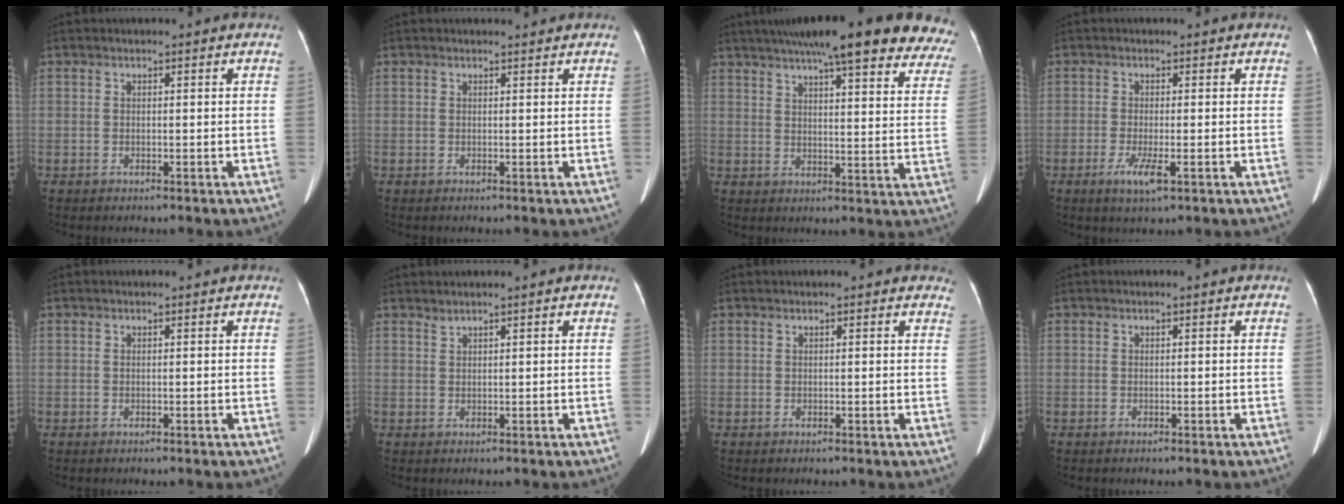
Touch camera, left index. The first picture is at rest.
{"total": 0.7, "force": [0.7, 0.0, 0.0], "torque": [-0.008, -0.002, 0.011]}
{"total": 26.9, "force": [22.1, 4.3, 14.7], "torque": [-0.191, -0.004, 0.260]}
{"total": 3.3, "force": [-1.4, 0.5, 2.9], "torque": [-0.056, -0.007, -0.022]}
{"total": 0.0}
{"total": 0.9, "force": [0.8, -0.3, 0.2], "torque": [-0.013, 0.003, 0.022]}
{"total": 5.0, "force": [4.4, 1.3, 1.9], "torque": [-0.010, 0.014, 0.035]}
{"total": 0.0}